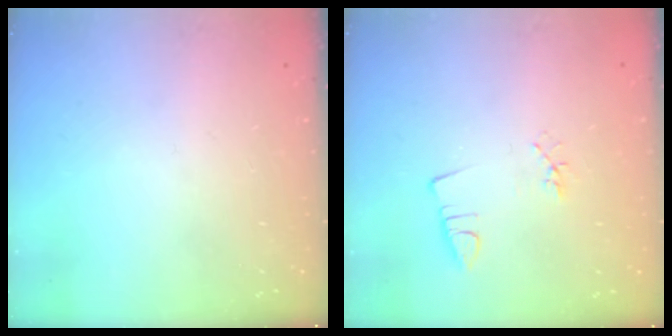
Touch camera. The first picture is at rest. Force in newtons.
{"total": 2.4, "press": 2.0, "slide": 1.4}